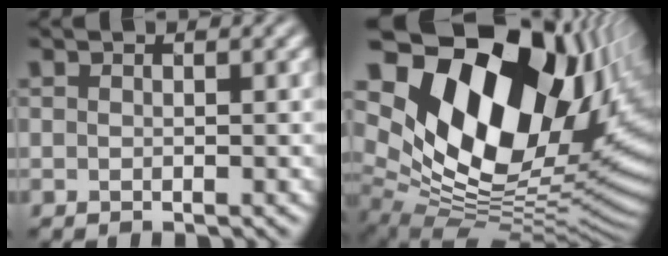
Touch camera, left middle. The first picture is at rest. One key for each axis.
{"total": 20.1, "fx": 7.9, "fy": 12.1, "fz": 14.0, "tx": -0.229, "ty": 0.007, "tz": 0.155}